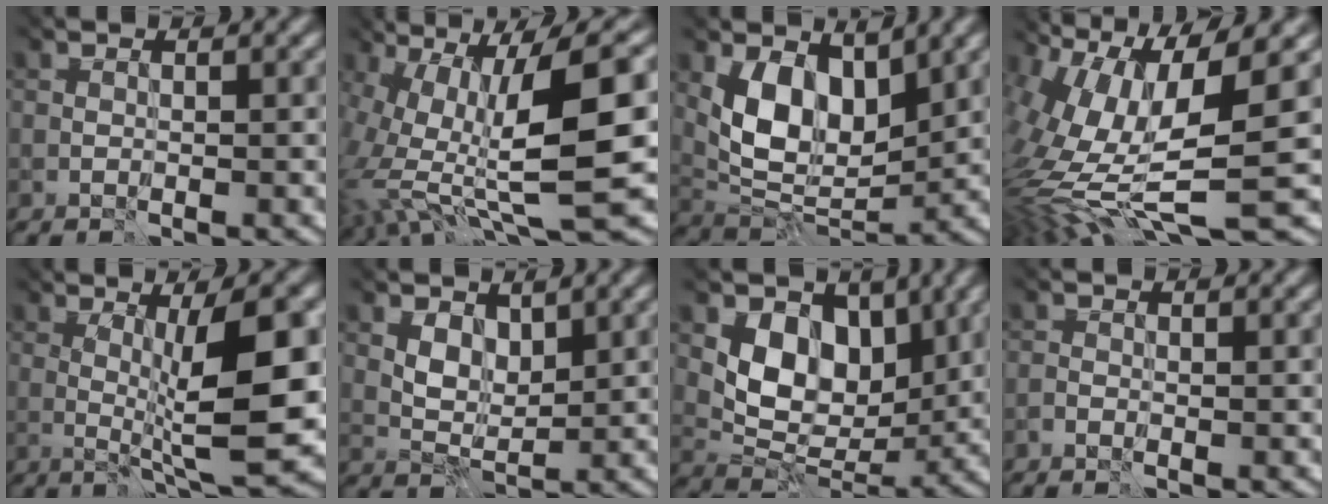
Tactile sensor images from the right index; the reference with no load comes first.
{"total": 11.9, "force": [-1.3, 3.6, 11.3], "torque": [-0.206, -0.014, 0.000]}
{"total": 6.0, "force": [1.3, 3.6, 4.6], "torque": [-0.084, -0.018, 0.037]}
{"total": 13.5, "force": [0.6, 5.0, 12.5], "torque": [-0.252, -0.004, 0.042]}
{"total": 6.4, "force": [-0.9, 0.2, 6.3], "torque": [-0.092, -0.004, 0.007]}
{"total": 1.2, "force": [0.3, 0.8, 0.9], "torque": [-0.024, -0.003, 0.020]}
{"total": 6.8, "force": [1.6, 5.0, 4.3], "torque": [-0.073, -0.016, 0.042]}
{"total": 1.3, "force": [-1.3, 0.1, 0.1], "torque": [0.004, 0.002, -0.018]}